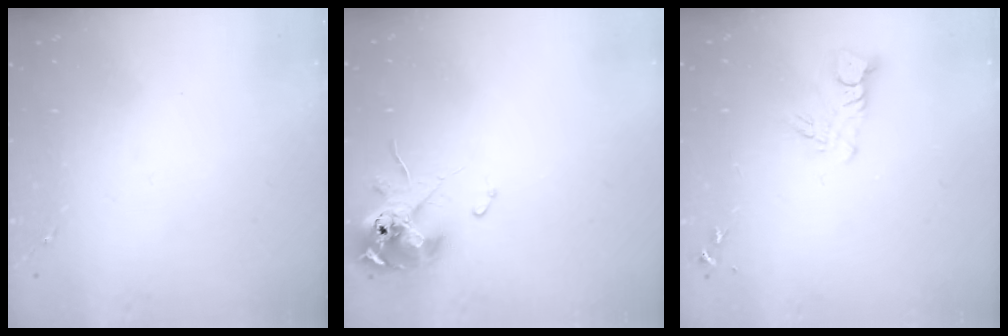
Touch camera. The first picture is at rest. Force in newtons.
{"total": 10.8, "press": 10.7, "slide": 1.7}
{"total": 6.1, "press": 6.0, "slide": 0.6}